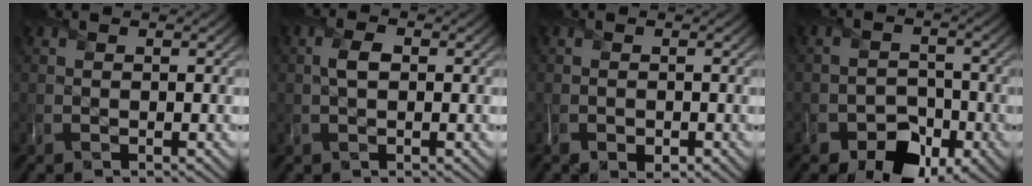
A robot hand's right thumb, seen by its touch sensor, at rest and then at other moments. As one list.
[{"total": 2.0, "force": [0.2, 1.2, 1.6], "torque": [-0.036, 0.003, 0.001]}, {"total": 2.2, "force": [-1.1, 1.5, 1.3], "torque": [-0.024, -0.009, -0.018]}, {"total": 8.3, "force": [-5.2, 5.2, 3.8], "torque": [-0.055, -0.010, -0.083]}]